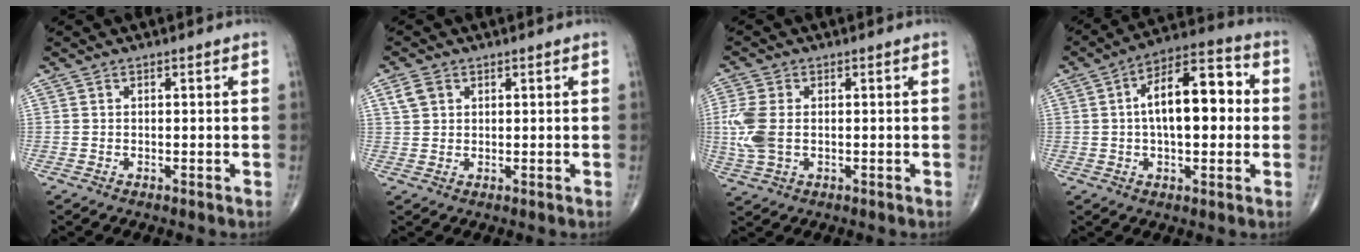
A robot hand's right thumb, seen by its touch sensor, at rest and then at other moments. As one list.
[{"total": 3.1, "force": [1.4, 2.3, 1.5], "torque": [-0.025, 0.001, 0.030]}, {"total": 7.2, "force": [-0.1, 4.5, 5.6], "torque": [-0.150, 0.002, 0.001]}, {"total": 15.2, "force": [1.3, 7.2, 13.3], "torque": [-0.187, 0.030, 0.012]}]